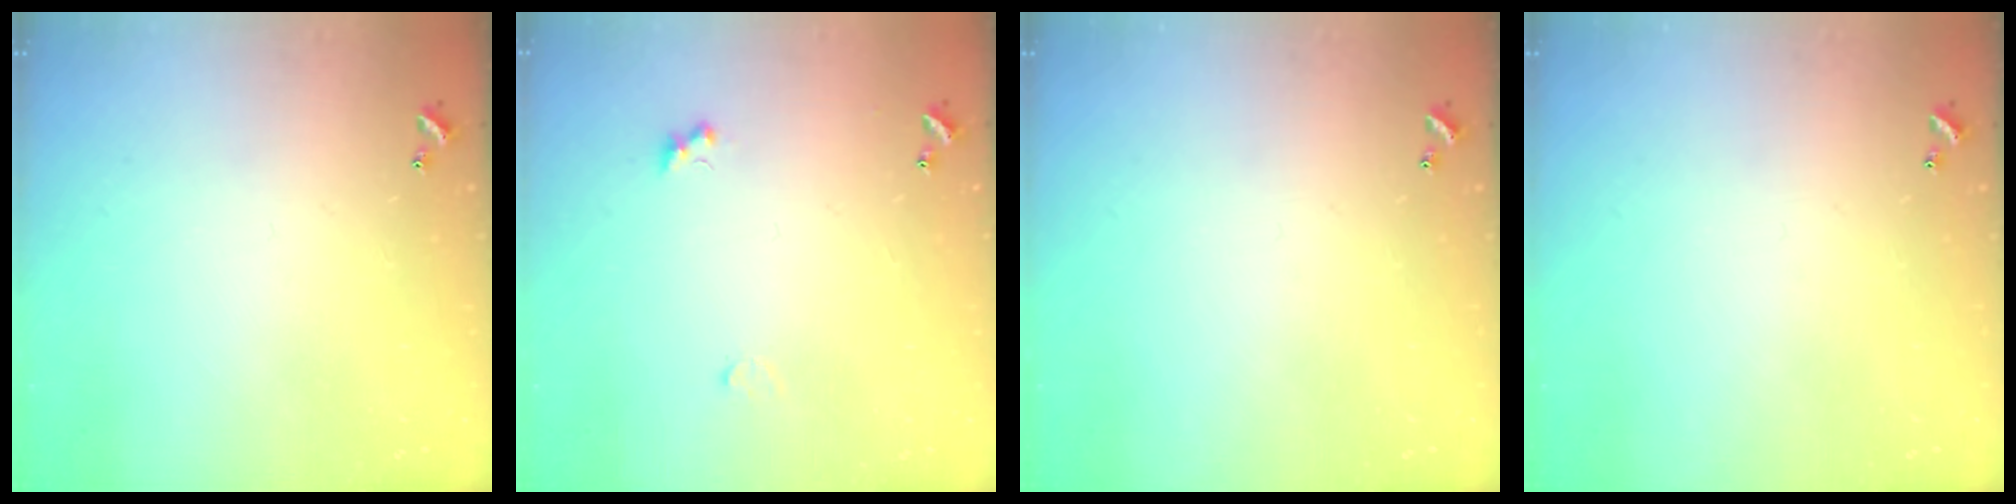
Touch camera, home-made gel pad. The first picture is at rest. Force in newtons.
{"total": 1.9, "press": 1.7, "slide": 0.7}
{"total": 0.0}
{"total": 0.0}